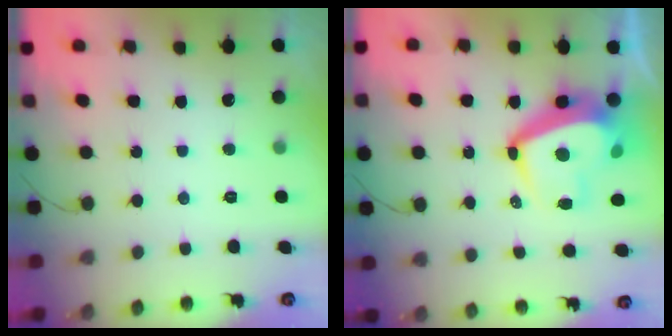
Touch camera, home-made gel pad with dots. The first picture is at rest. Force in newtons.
{"total": 13.8, "press": 13.7, "slide": 1.7}